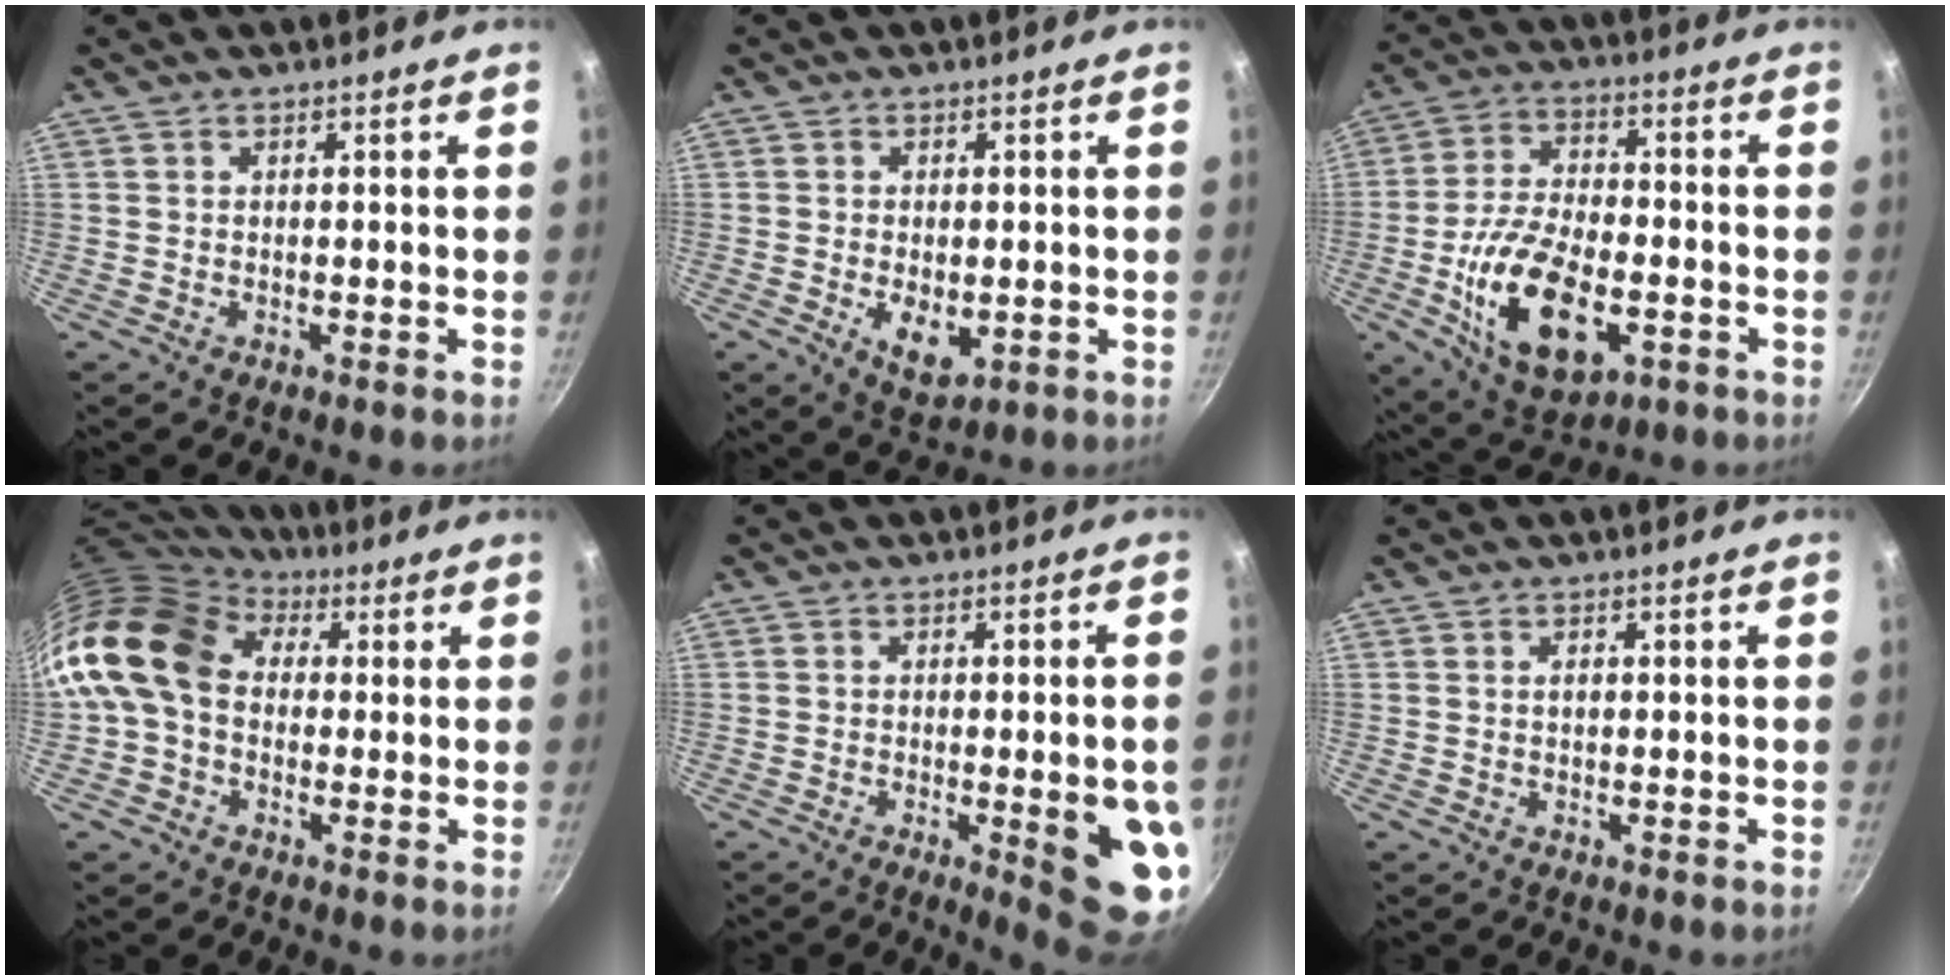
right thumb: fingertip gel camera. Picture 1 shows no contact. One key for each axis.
{"total": 6.3, "fx": -1.1, "fy": 3.6, "fz": 5.1, "tx": -0.072, "ty": -0.011, "tz": -0.006}
{"total": 18.2, "fx": -5.1, "fy": 9.6, "fz": 14.6, "tx": -0.256, "ty": 0.016, "tz": -0.083}
{"total": 14.9, "fx": 2.0, "fy": 11.2, "fz": 9.5, "tx": -0.161, "ty": 0.020, "tz": 0.016}
{"total": 12.5, "fx": -2.6, "fy": 3.1, "fz": 11.8, "tx": -0.120, "ty": 0.004, "tz": -0.025}
{"total": 1.1, "fx": 0.2, "fy": 0.7, "fz": 0.9, "tx": -0.013, "ty": 0.003, "tz": 0.002}